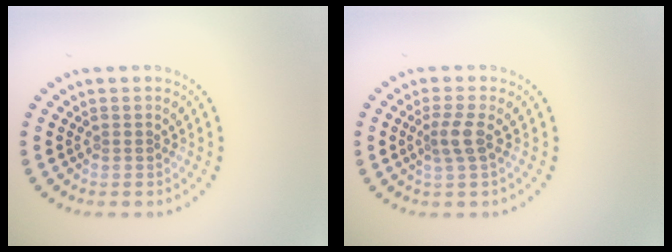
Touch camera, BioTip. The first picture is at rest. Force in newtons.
{"total": 2.1, "press": 1.7, "slide": 1.3}